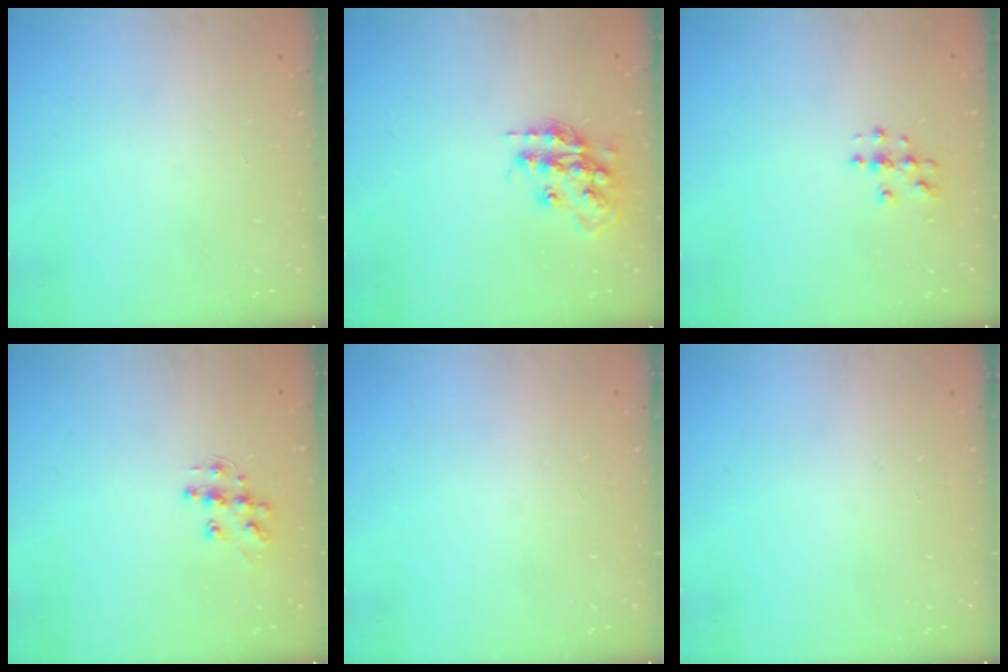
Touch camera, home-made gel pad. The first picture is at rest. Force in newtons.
{"total": 16.0, "press": 16.0, "slide": 1.2}
{"total": 3.8, "press": 3.8, "slide": 0.2}
{"total": 9.8, "press": 9.8, "slide": 0.6}
{"total": 0.0}
{"total": 0.0}